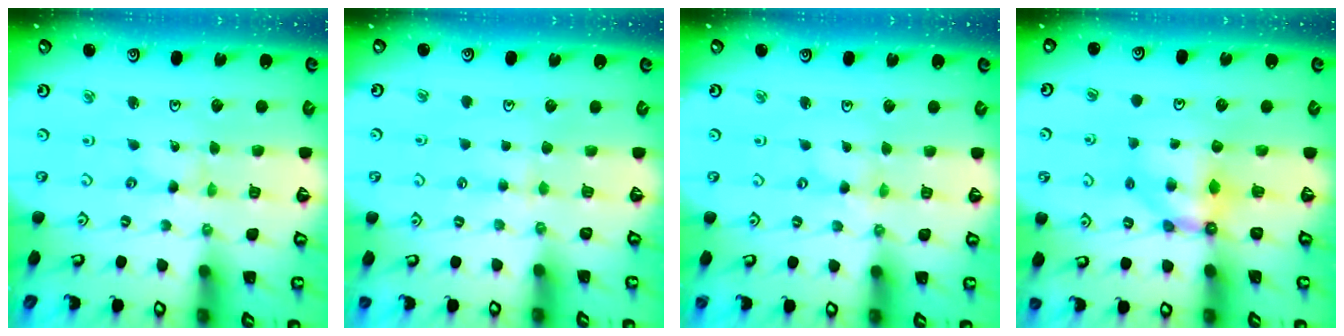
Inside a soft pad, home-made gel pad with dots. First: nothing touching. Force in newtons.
{"total": 2.4, "press": 2.4, "slide": 0.4}
{"total": 0.0}
{"total": 5.8, "press": 5.8, "slide": 0.2}